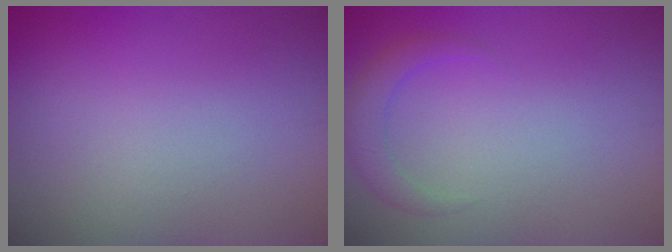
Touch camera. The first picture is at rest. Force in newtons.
{"total": 2.1, "press": 2.1, "slide": 0.2}